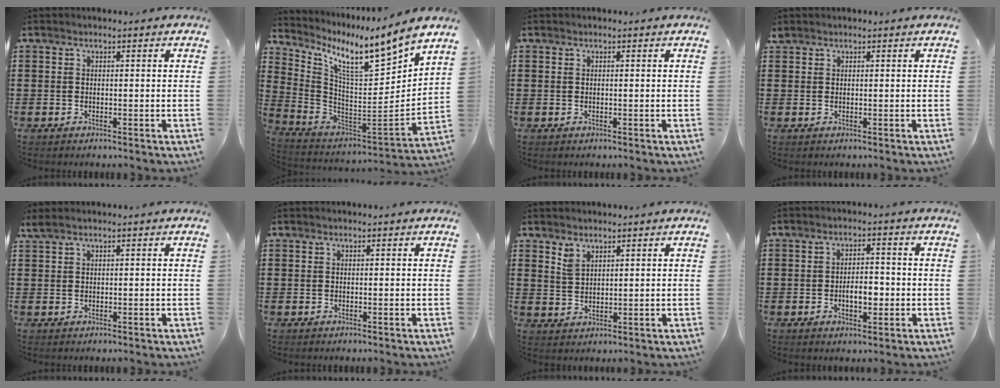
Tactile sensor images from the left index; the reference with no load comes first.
{"total": 10.1, "force": [7.0, 1.4, 7.2], "torque": [-0.143, -0.056, 0.105]}
{"total": 0.0}
{"total": 0.6, "force": [0.5, 0.2, 0.1], "torque": [-0.004, 0.001, 0.011]}
{"total": 0.9, "force": [0.5, 0.1, 0.8], "torque": [-0.017, 0.000, 0.010]}
{"total": 0.0}
{"total": 2.7, "force": [2.1, 1.1, 1.3], "torque": [-0.030, 0.002, 0.040]}
{"total": 4.6, "force": [-1.1, 2.4, 3.8], "torque": [-0.063, 0.002, -0.024]}